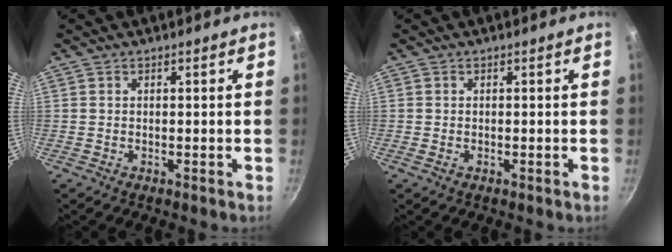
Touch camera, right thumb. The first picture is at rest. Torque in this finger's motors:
{"motor_torque": [-0.39, 0.01, -0.43, 0.05, 0.07]}